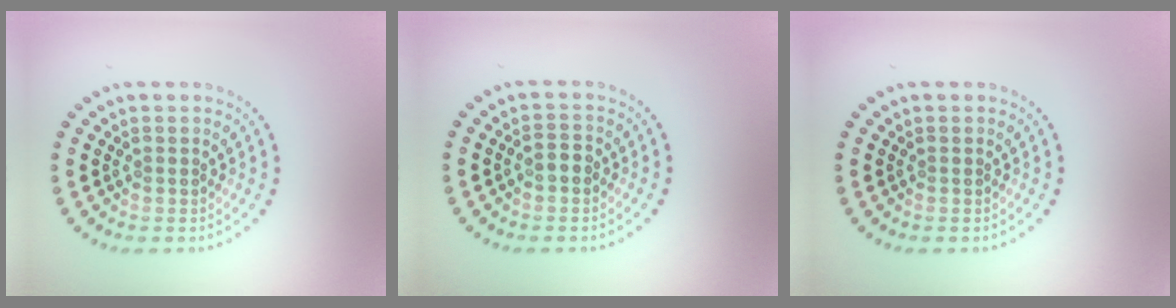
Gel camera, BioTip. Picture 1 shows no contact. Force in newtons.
{"total": 1.5, "press": 1.4, "slide": 0.5}
{"total": 0.0}